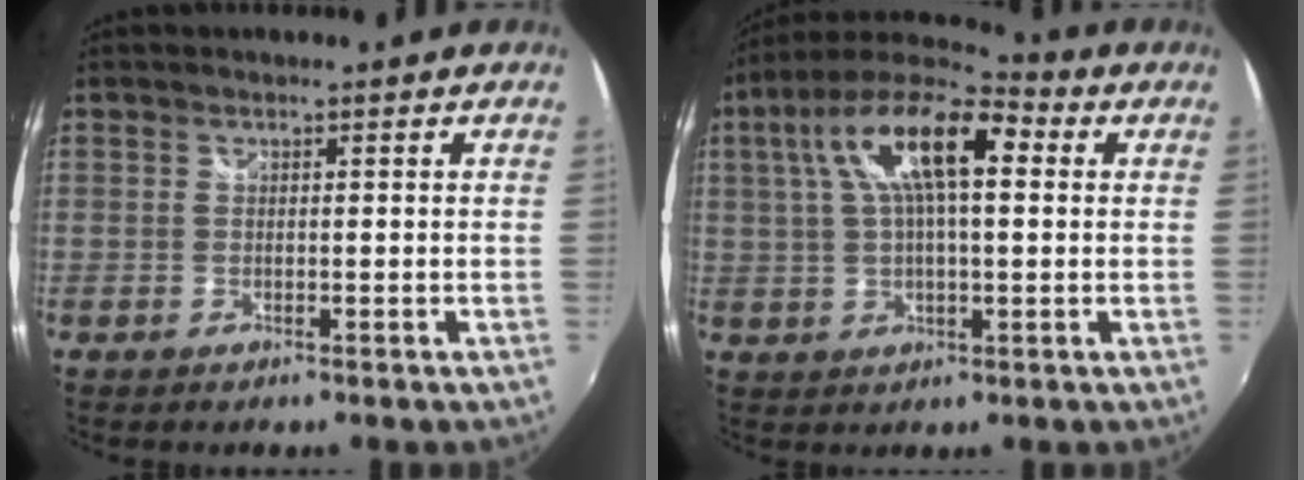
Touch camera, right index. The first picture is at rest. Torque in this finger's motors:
{"motor_torque": [0.64, 0.09, 0.66, 0.21]}